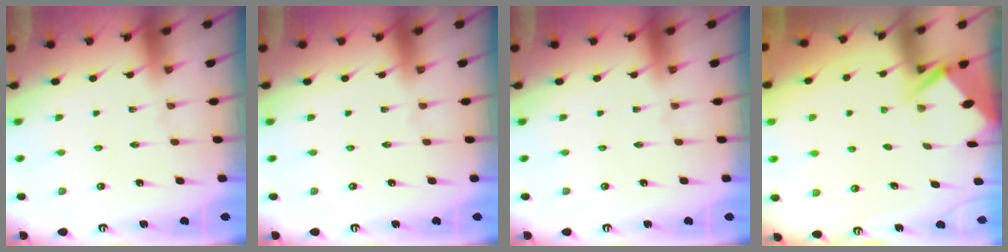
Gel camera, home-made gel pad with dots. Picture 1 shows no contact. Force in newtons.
{"total": 0.0}
{"total": 0.0}
{"total": 2.7, "press": 2.7, "slide": 0.3}